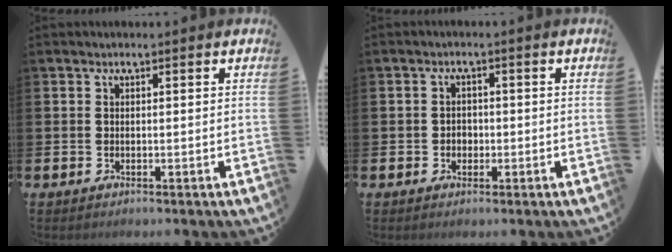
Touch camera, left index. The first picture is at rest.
{"total": 1.7, "force": [-0.3, 1.6, 0.6], "torque": [-0.003, 0.002, -0.011]}